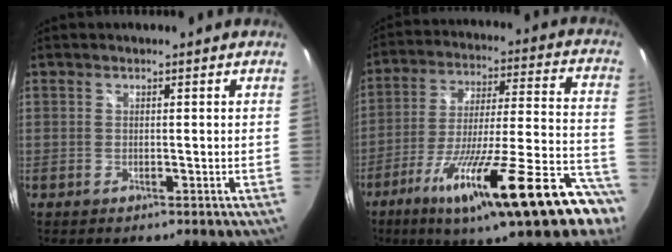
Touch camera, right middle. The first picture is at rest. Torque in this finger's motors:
{"motor_torque": [2.14, 0.00, 0.63, 0.21]}